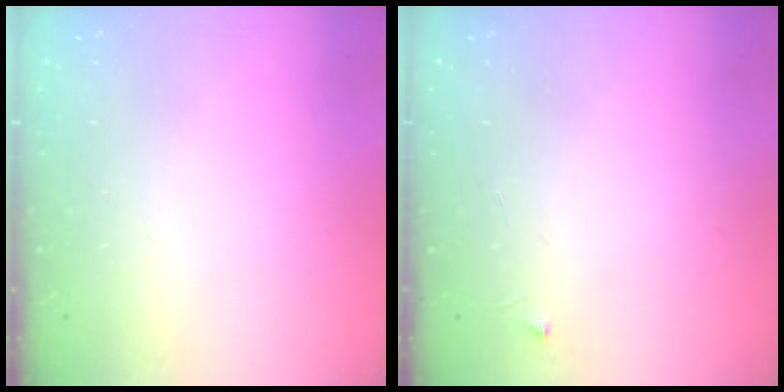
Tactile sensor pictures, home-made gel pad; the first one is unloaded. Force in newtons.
{"total": 2.5, "press": 2.5, "slide": 0.3}